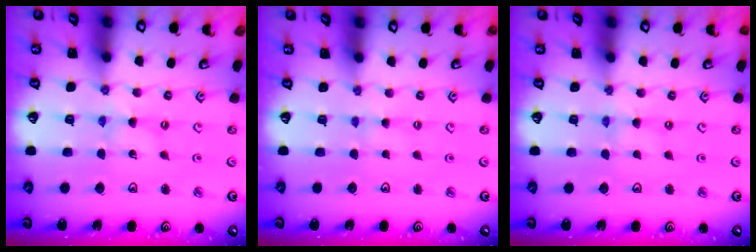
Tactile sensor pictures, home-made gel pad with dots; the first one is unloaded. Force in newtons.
{"total": 1.3, "press": 1.3, "slide": 0.3}
{"total": 1.2, "press": 1.2, "slide": 0.3}